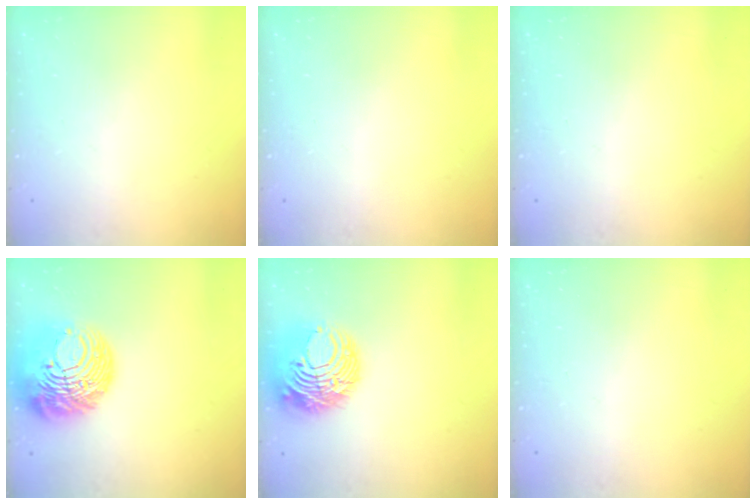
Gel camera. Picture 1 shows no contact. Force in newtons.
{"total": 0.0}
{"total": 0.0}
{"total": 18.4, "press": 18.2, "slide": 2.1}
{"total": 12.9, "press": 12.8, "slide": 1.5}
{"total": 0.0}